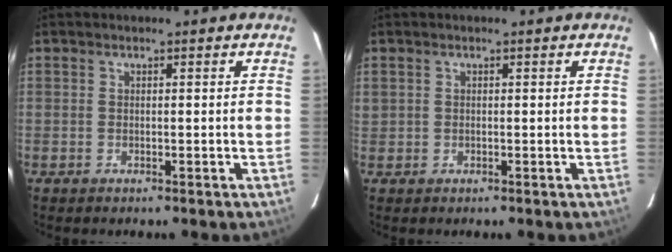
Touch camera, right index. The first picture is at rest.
{"total": 0.8, "force": [0.3, 0.7, 0.3], "torque": [-0.008, 0.012, 0.008]}